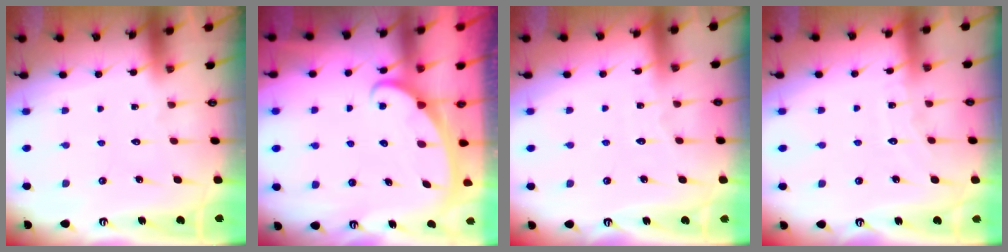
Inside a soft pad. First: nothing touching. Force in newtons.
{"total": 2.5, "press": 2.5, "slide": 0.4}
{"total": 2.6, "press": 2.6, "slide": 0.4}
{"total": 4.5, "press": 4.5, "slide": 0.4}